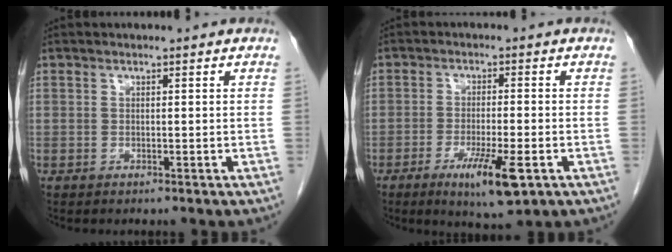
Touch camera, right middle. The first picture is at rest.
{"total": 7.9, "force": [-3.7, 1.1, 6.9], "torque": [-0.120, -0.017, -0.055]}